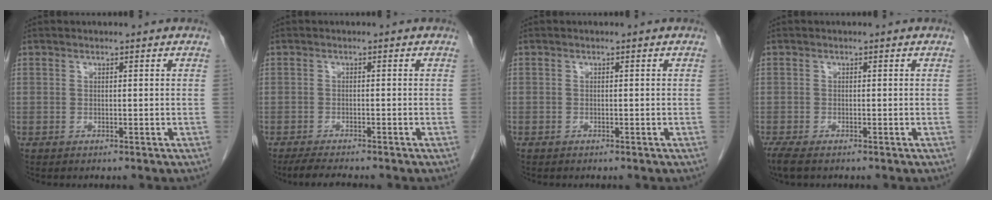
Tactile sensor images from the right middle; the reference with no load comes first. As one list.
[{"total": 3.9, "force": [-3.4, 0.1, 1.9], "torque": [-0.040, -0.016, -0.056]}, {"total": 0.0}, {"total": 3.4, "force": [-2.6, 0.9, 2.0], "torque": [-0.044, -0.013, -0.041]}]